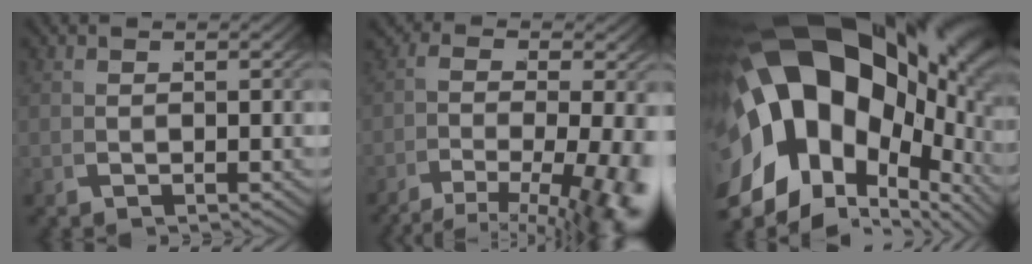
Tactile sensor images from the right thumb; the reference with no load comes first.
{"total": 7.3, "force": [-2.4, 3.1, 6.1], "torque": [-0.092, -0.037, -0.018]}
{"total": 25.7, "force": [0.8, 17.0, 19.3], "torque": [-0.358, -0.044, 0.043]}